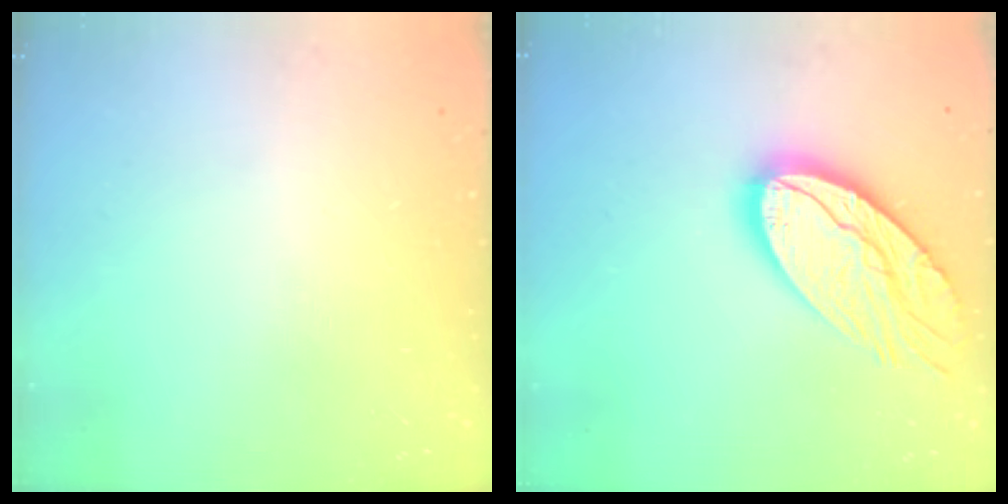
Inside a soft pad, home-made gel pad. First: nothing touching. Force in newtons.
{"total": 17.0, "press": 17.0, "slide": 1.1}